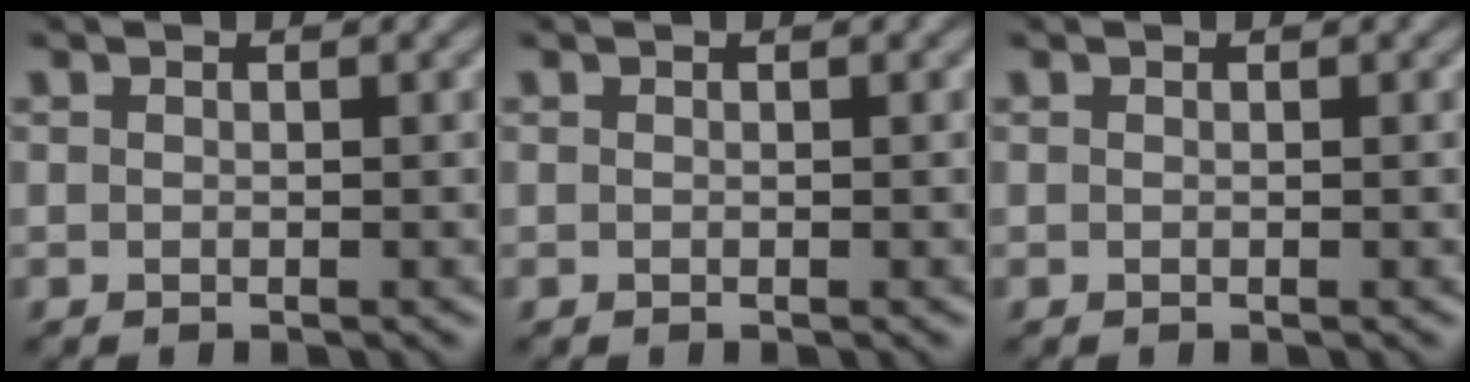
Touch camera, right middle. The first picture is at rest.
{"total": 0.0}
{"total": 0.0}